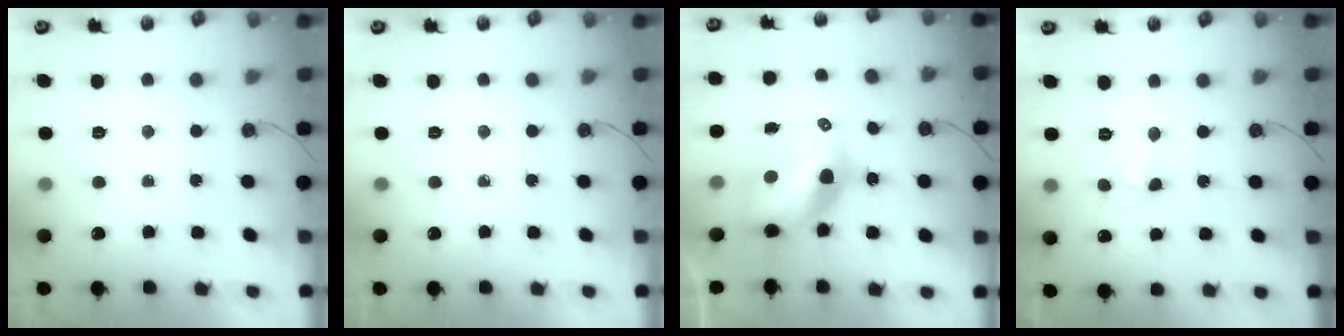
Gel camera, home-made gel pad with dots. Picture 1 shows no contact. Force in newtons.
{"total": 0.0}
{"total": 10.7, "press": 10.7, "slide": 0.9}
{"total": 3.4, "press": 3.4, "slide": 0.5}